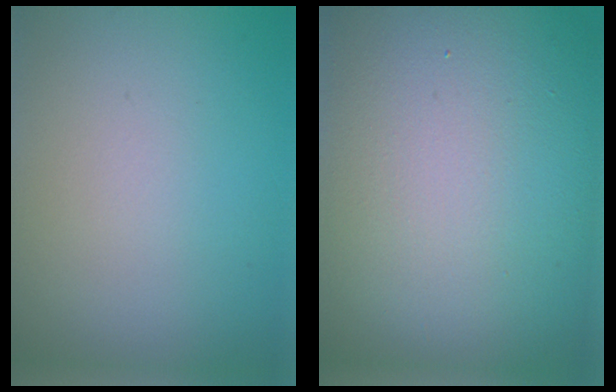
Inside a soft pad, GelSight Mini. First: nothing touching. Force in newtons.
{"total": 23.9, "press": 23.8, "slide": 1.2}